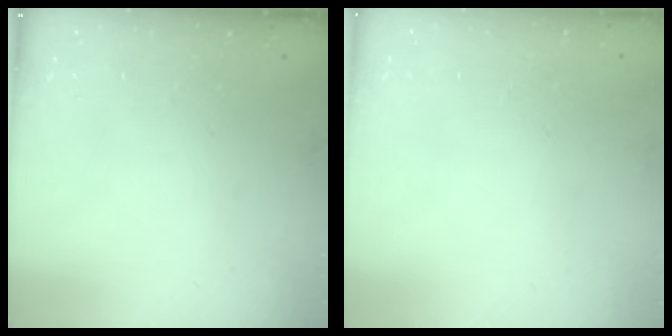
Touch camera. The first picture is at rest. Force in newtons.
{"total": 1.8, "press": 1.8, "slide": 0.2}